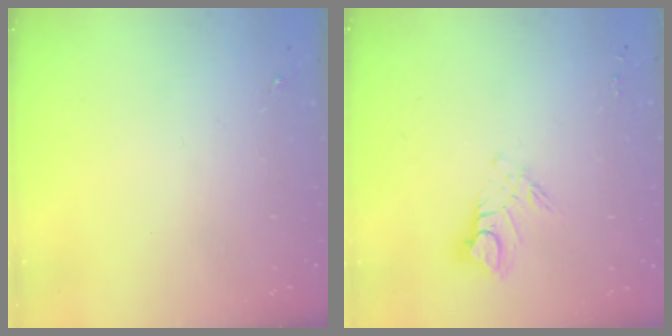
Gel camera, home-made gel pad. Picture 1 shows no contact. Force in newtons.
{"total": 10.0, "press": 9.9, "slide": 1.0}